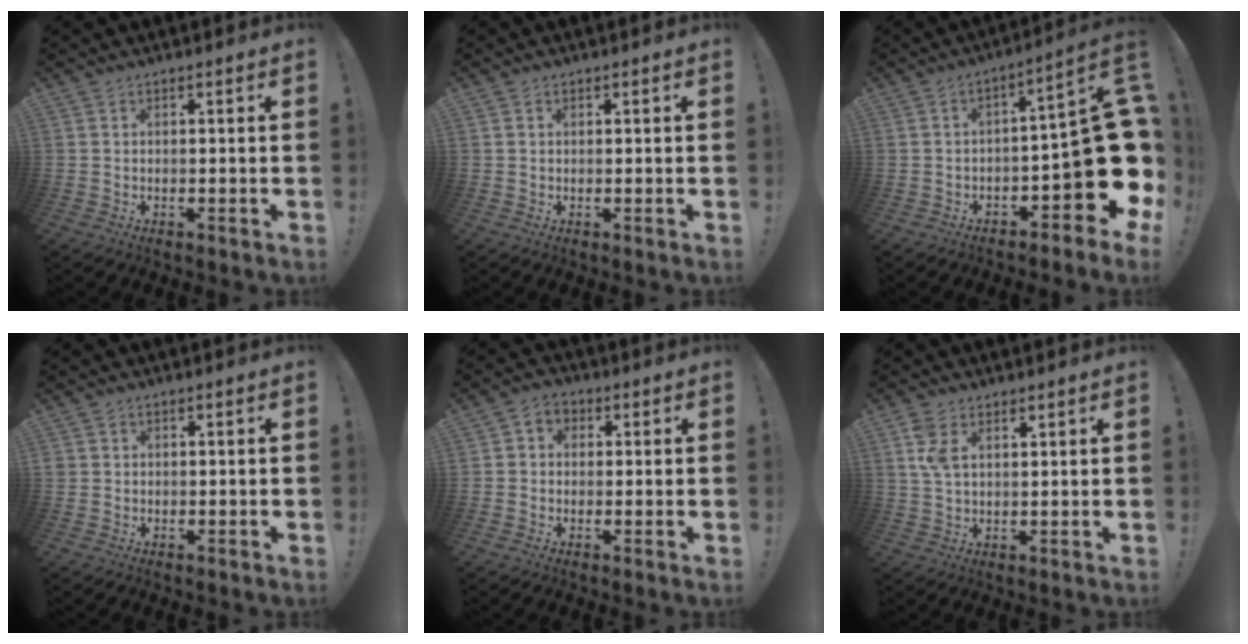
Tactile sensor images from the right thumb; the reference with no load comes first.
{"total": 0.0}
{"total": 17.9, "force": [-3.2, 6.2, 16.5], "torque": [-0.218, 0.004, -0.047]}
{"total": 1.0, "force": [0.2, 1.0, 0.3], "torque": [-0.004, 0.002, 0.003]}
{"total": 3.7, "force": [-0.1, 3.3, 1.6], "torque": [-0.023, 0.008, -0.001]}
{"total": 5.7, "force": [2.8, 3.1, 3.8], "torque": [-0.071, -0.005, 0.054]}